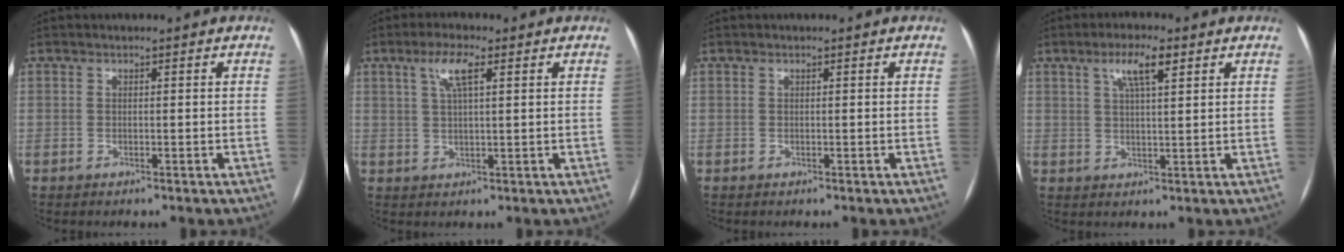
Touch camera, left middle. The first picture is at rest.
{"total": 4.6, "force": [2.1, 0.8, 4.0], "torque": [-0.084, 0.011, 0.042]}
{"total": 0.0}
{"total": 5.4, "force": [2.8, 0.9, 4.5], "torque": [-0.086, 0.009, 0.048]}